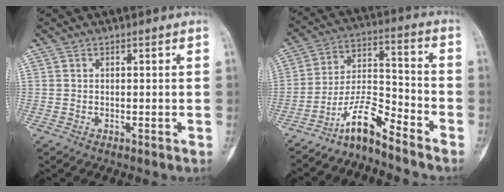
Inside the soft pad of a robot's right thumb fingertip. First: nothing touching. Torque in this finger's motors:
{"motor_torque": [0.22, -0.01, 0.93, -0.57, 0.01]}